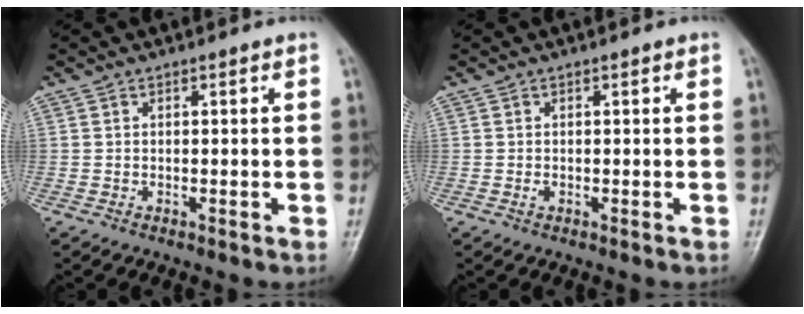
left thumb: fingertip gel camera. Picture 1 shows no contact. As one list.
[{"total": 0.5, "force": [-0.1, 0.4, 0.3], "torque": [0.000, 0.002, -0.001]}]